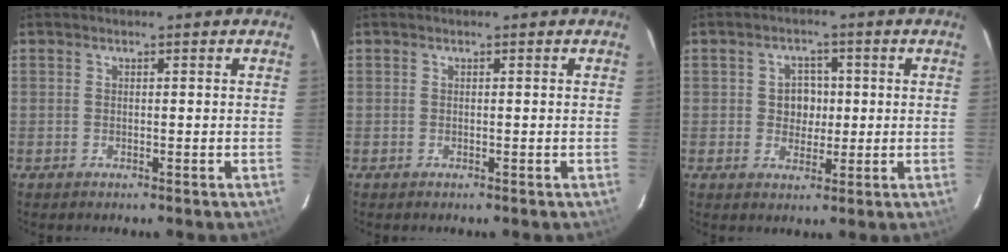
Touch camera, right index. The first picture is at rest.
{"total": 0.0}
{"total": 4.4, "force": [0.2, 3.9, 2.0], "torque": [-0.032, 0.012, 0.005]}